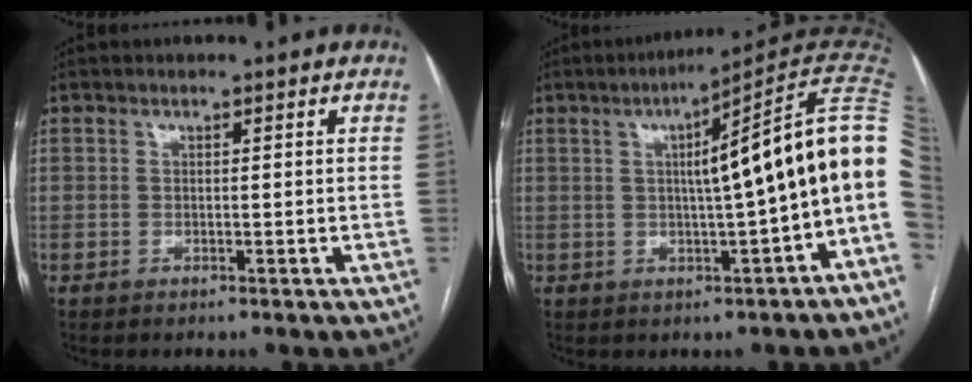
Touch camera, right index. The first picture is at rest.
{"total": 14.8, "force": [1.6, -0.3, 14.7], "torque": [-0.189, 0.033, 0.016]}